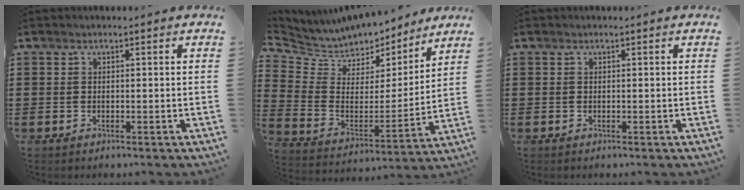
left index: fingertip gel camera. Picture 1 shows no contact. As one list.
[{"total": 6.0, "force": [5.5, 2.5, -0.1], "torque": [-0.039, -0.049, 0.094]}, {"total": 0.0}]